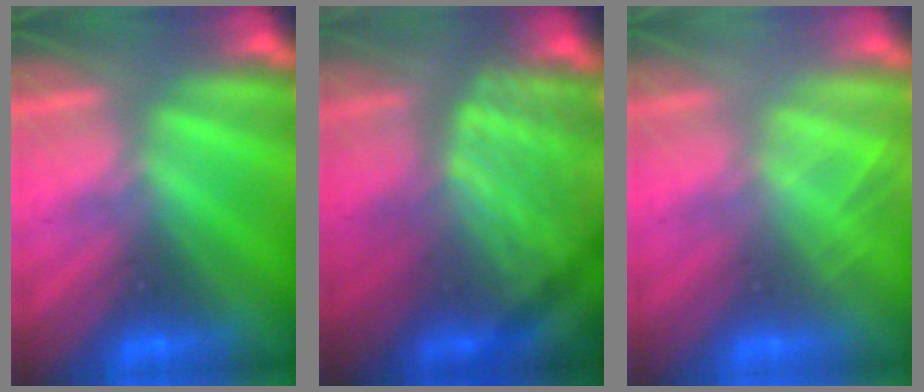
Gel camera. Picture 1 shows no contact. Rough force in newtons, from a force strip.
{"total": 4.5}
{"total": 2.0}